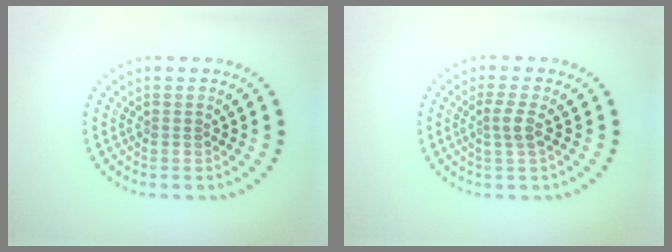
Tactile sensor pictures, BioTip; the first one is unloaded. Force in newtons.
{"total": 1.7, "press": 1.4, "slide": 1.0}